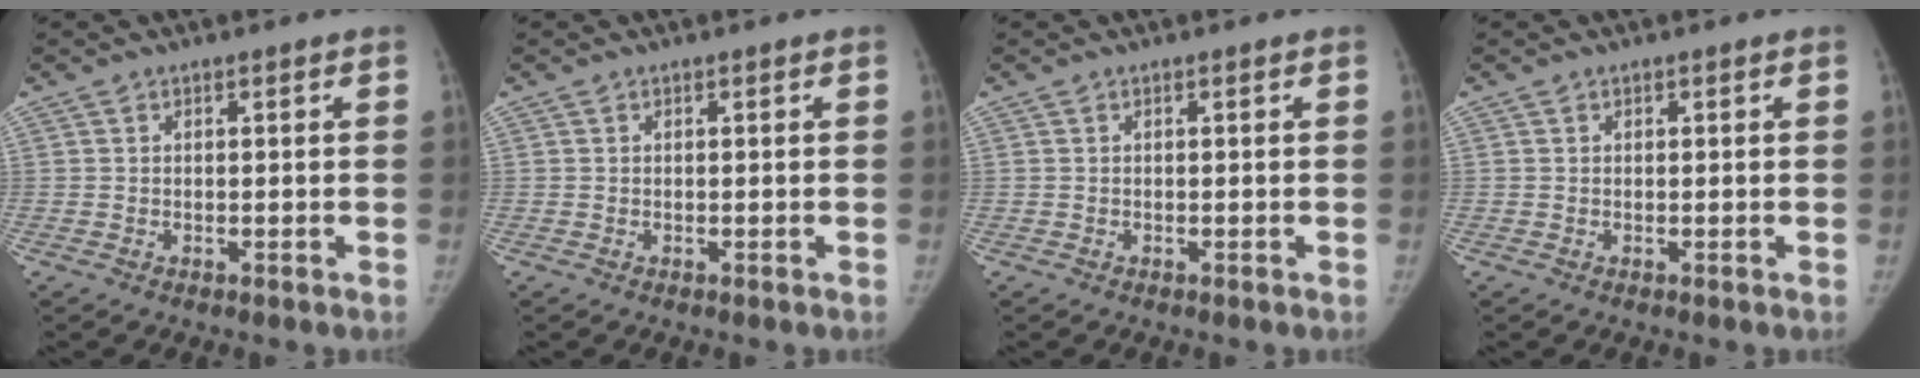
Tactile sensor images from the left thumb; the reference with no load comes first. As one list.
[{"total": 0.0}, {"total": 0.0}, {"total": 0.0}]